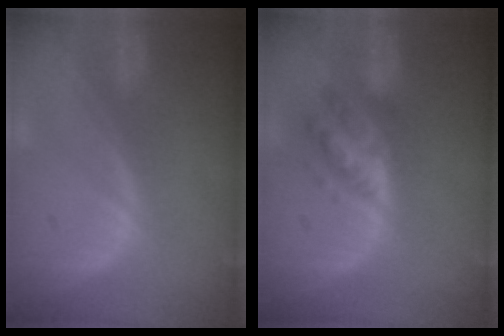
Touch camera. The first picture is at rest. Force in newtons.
{"total": 5.3, "press": 5.3, "slide": 0.2}